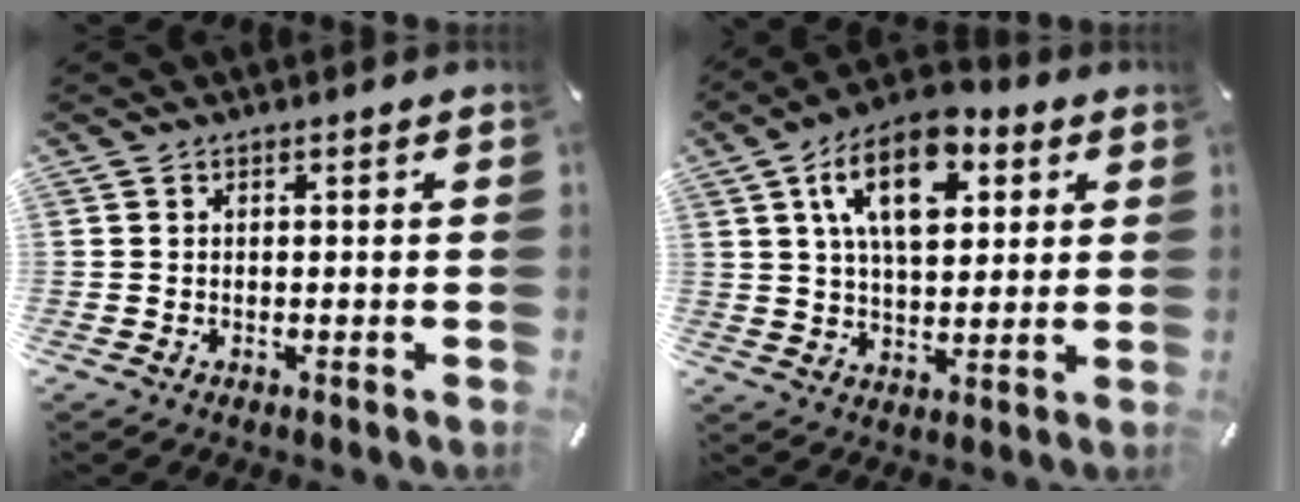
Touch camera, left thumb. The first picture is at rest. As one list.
[{"total": 14.7, "force": [6.3, 8.4, 10.2], "torque": [-0.168, -0.006, 0.109]}]